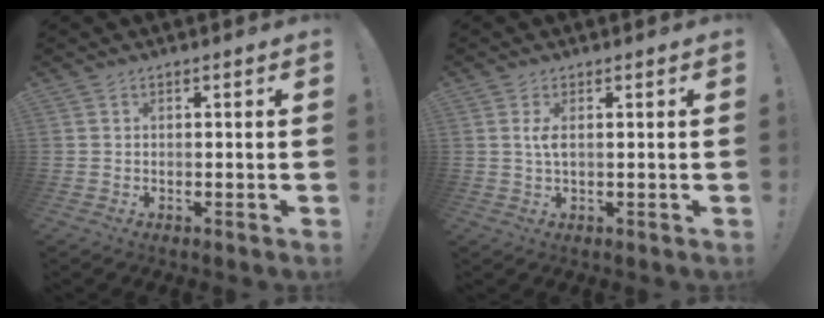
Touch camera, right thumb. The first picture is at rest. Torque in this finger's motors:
{"motor_torque": [0.04, 0.02, 0.37, -0.03, 0.03]}